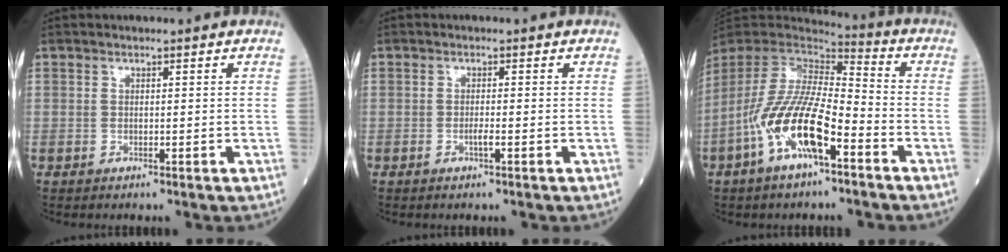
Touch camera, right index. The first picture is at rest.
{"total": 1.2, "force": [-0.5, 0.0, 1.1], "torque": [-0.024, -0.001, -0.010]}
{"total": 14.7, "force": [-6.4, 4.0, 12.6], "torque": [-0.266, -0.001, -0.120]}